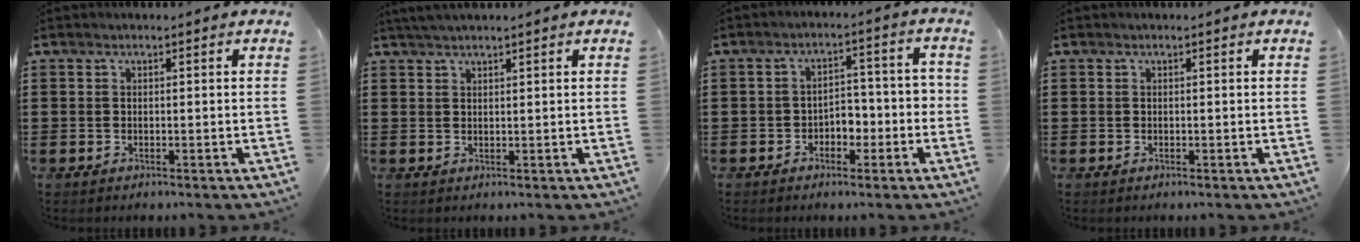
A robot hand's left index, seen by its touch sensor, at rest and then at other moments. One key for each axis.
{"total": 1.7, "fx": 1.5, "fy": -0.1, "fz": 0.7, "tx": -0.015, "ty": 0.001, "tz": 0.029}
{"total": 3.7, "fx": -2.2, "fy": 2.3, "fz": 1.9, "tx": -0.040, "ty": 0.009, "tz": -0.046}
{"total": 0.0}